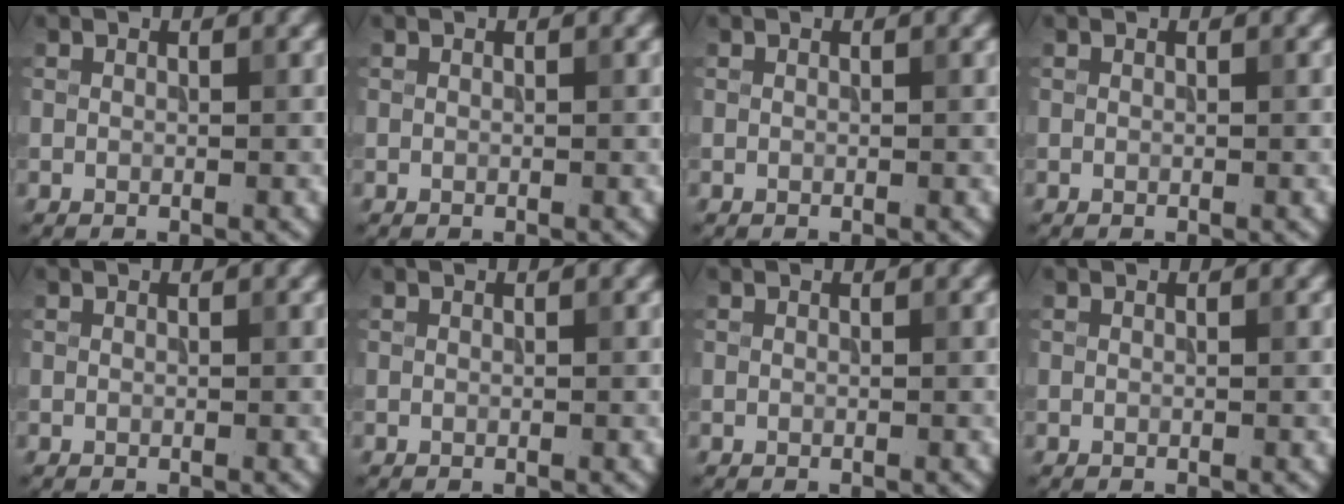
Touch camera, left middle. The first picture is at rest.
{"total": 0.0}
{"total": 0.0}
{"total": 0.0}
{"total": 0.0}
{"total": 0.0}
{"total": 0.0}
{"total": 0.0}